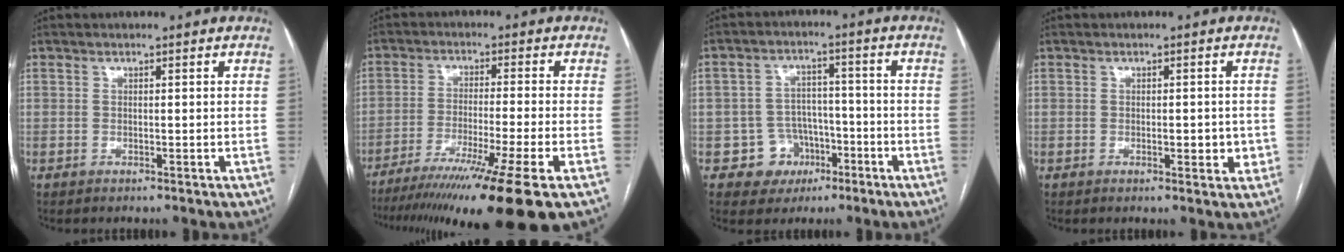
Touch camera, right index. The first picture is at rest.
{"total": 18.9, "force": [-13.4, -1.3, 13.3], "torque": [-0.177, -0.057, -0.216]}
{"total": 6.5, "force": [-2.9, 5.8, 0.5], "torque": [0.008, 0.016, -0.037]}
{"total": 3.2, "force": [-0.5, 1.4, 2.8], "torque": [-0.035, 0.000, -0.005]}